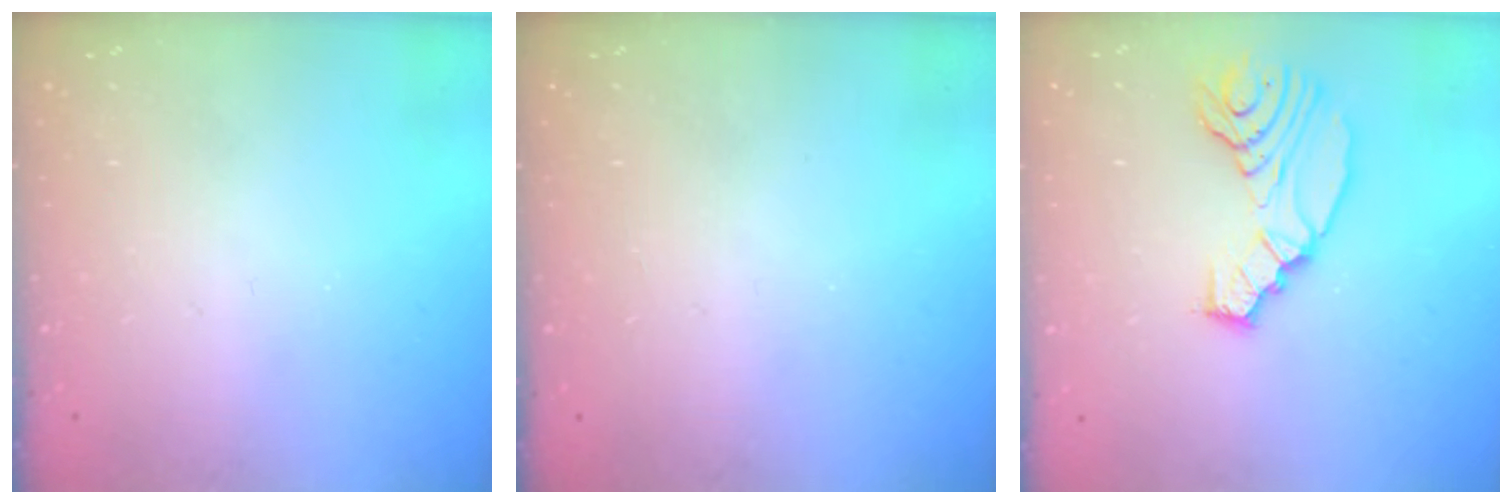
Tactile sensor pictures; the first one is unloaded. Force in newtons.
{"total": 0.0}
{"total": 13.9, "press": 13.2, "slide": 4.4}